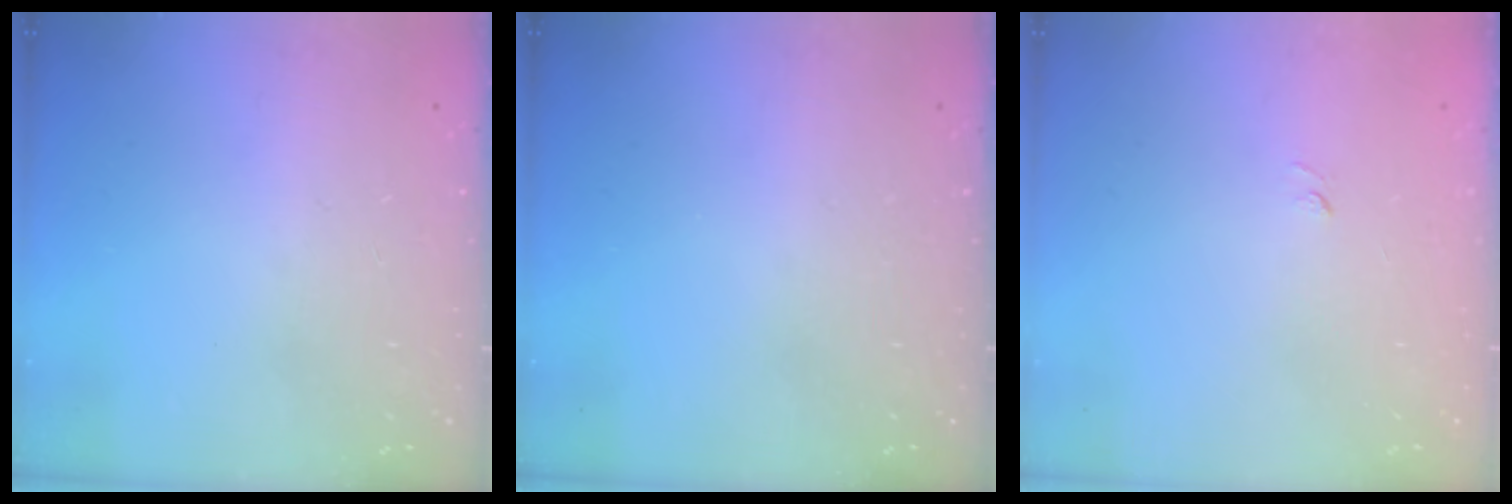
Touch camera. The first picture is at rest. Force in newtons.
{"total": 0.0}
{"total": 3.3, "press": 3.1, "slide": 1.0}